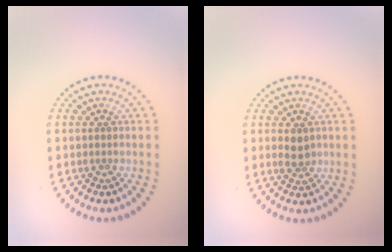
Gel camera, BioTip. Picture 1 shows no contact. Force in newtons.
{"total": 1.7, "press": 1.7, "slide": 0.2}